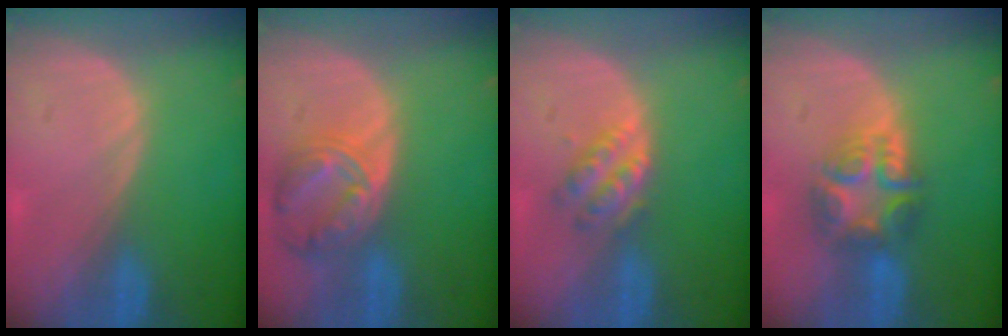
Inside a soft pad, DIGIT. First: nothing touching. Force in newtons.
{"total": 8.2, "press": 7.1, "slide": 4.0}
{"total": 4.8, "press": 4.2, "slide": 2.3}
{"total": 7.8, "press": 6.7, "slide": 4.1}